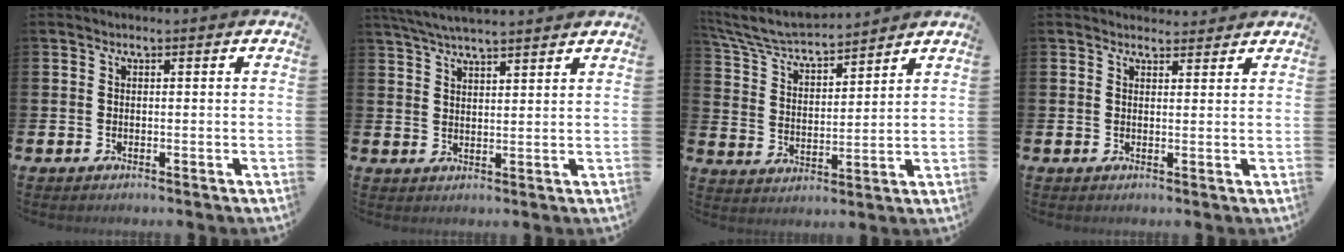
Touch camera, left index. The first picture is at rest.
{"total": 5.0, "force": [4.7, 0.4, 1.5], "torque": [-0.049, -0.011, 0.088]}
{"total": 6.5, "force": [6.2, 0.9, 1.9], "torque": [-0.069, -0.042, 0.108]}
{"total": 2.0, "force": [1.9, 0.5, -0.1], "torque": [0.008, -0.010, 0.033]}